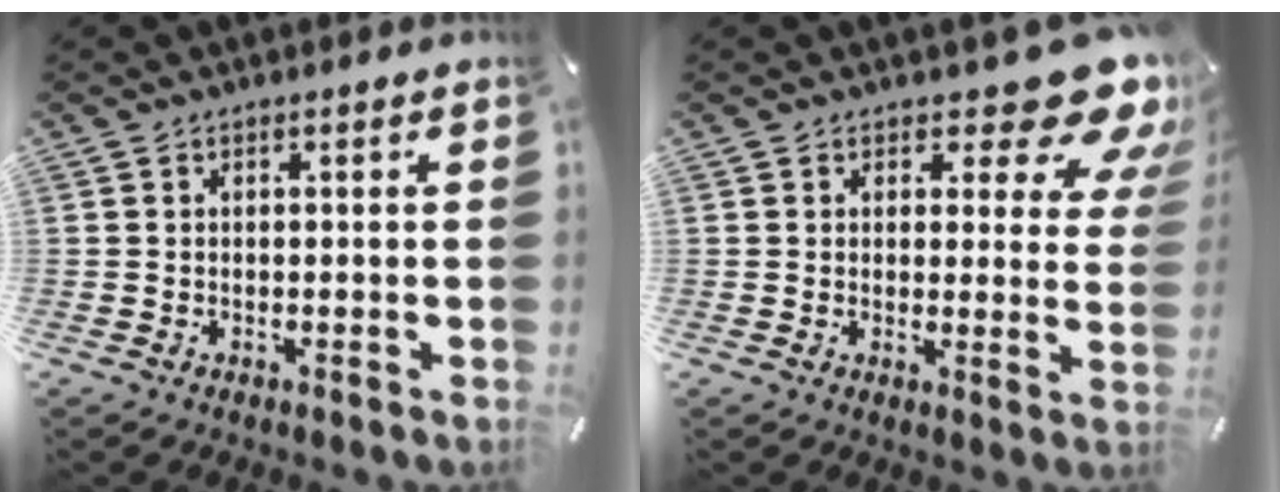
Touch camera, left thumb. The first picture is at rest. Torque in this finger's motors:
{"motor_torque": [0.76, 0.02, 0.51, -0.03, 0.04]}